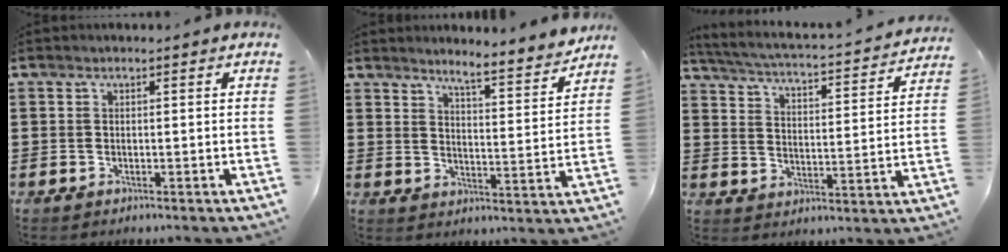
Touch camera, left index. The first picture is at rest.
{"total": 4.9, "force": [4.7, -0.8, 1.2], "torque": [-0.036, -0.041, 0.074]}
{"total": 3.1, "force": [2.8, -0.2, 1.4], "torque": [-0.046, -0.029, 0.036]}